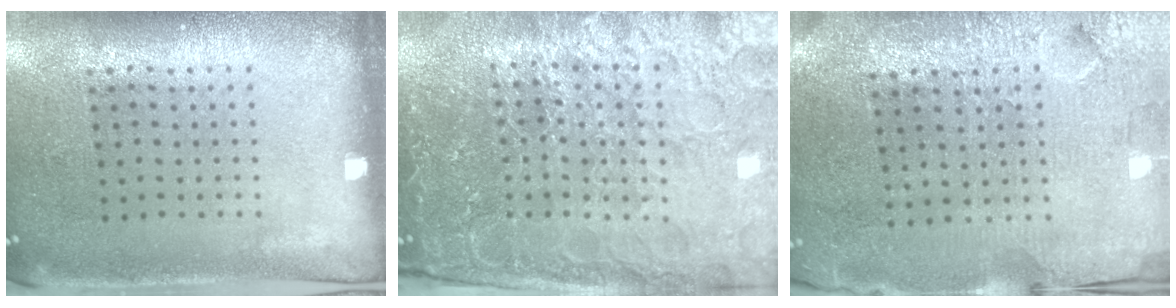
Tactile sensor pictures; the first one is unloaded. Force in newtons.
{"total": 5.5, "press": 5.0, "slide": 2.3}
{"total": 3.6, "press": 3.4, "slide": 1.4}